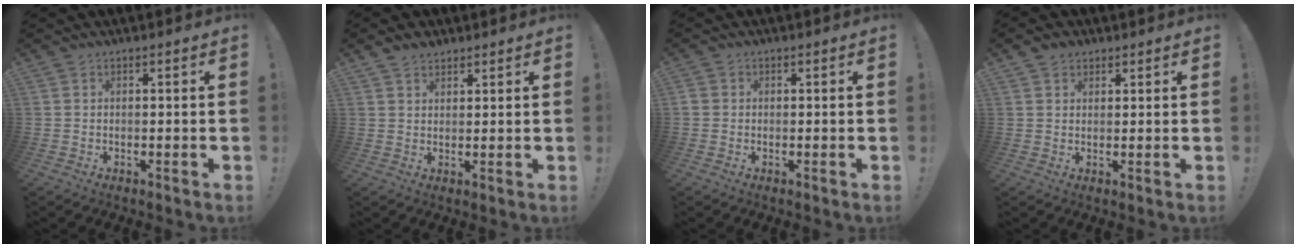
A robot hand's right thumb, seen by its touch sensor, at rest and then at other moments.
{"total": 3.3, "force": [2.7, 1.7, 0.9], "torque": [-0.014, -0.014, 0.050]}
{"total": 1.4, "force": [0.1, 1.3, 0.4], "torque": [-0.009, 0.005, 0.003]}
{"total": 2.9, "force": [1.9, 2.0, 0.7], "torque": [-0.009, -0.007, 0.034]}